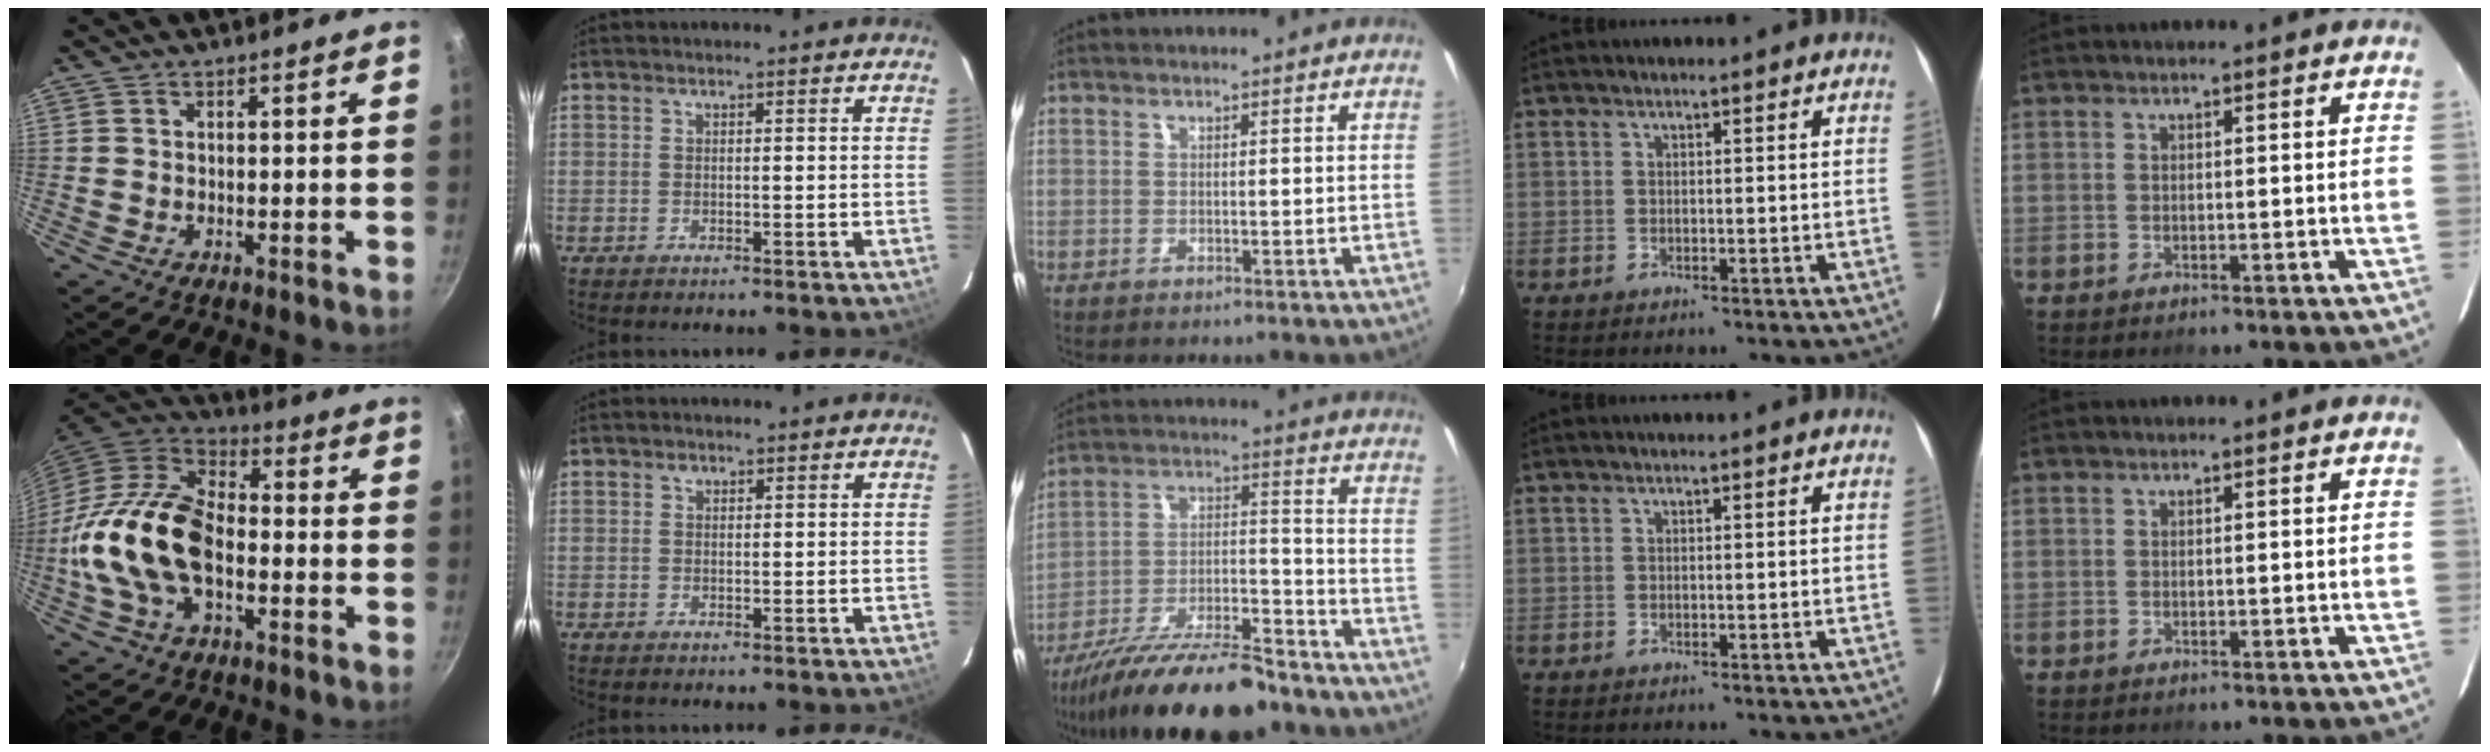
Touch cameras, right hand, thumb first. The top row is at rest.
{"thumb": {"total": 20.2, "force": [-3.6, 12.2, 15.7], "torque": [-0.283, 0.034, -0.082]}, "index": {"total": 0.7, "force": [0.4, 0.6, 0.1], "torque": [-0.001, 0.004, 0.006]}, "middle": {"total": 21.0, "force": [-16.5, 5.0, 11.9], "torque": [-0.209, -0.018, -0.260]}}